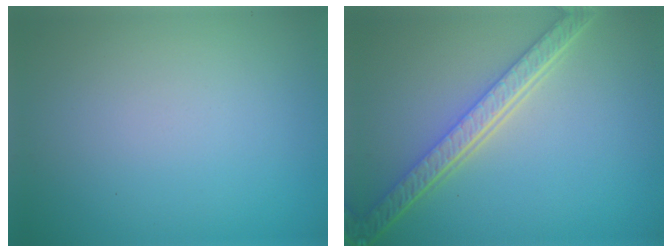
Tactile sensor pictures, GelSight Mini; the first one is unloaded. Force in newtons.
{"total": 5.6, "press": 4.1, "slide": 3.8}